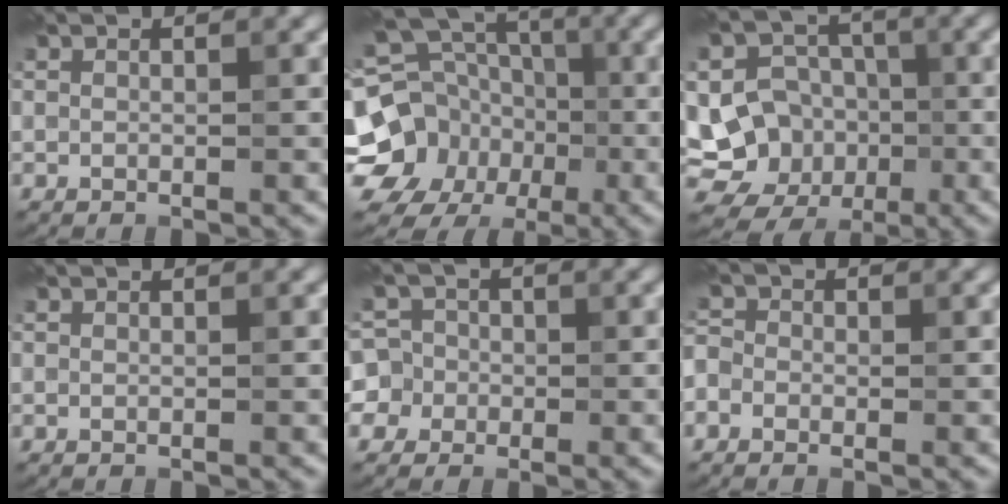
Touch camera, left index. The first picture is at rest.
{"total": 15.0, "force": [-4.9, 13.2, 5.1], "torque": [-0.125, -0.002, -0.092]}
{"total": 12.1, "force": [-2.9, 11.3, 3.2], "torque": [-0.071, -0.001, -0.040]}
{"total": 0.0}
{"total": 5.9, "force": [-1.7, 5.6, 0.9], "torque": [-0.013, 0.016, -0.063]}
{"total": 2.8, "force": [-1.7, 2.2, 0.4], "torque": [0.004, 0.012, -0.049]}